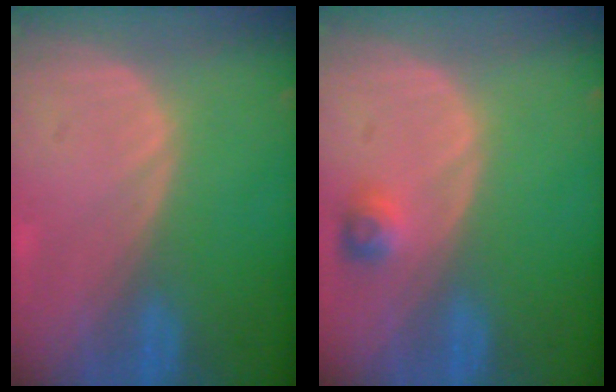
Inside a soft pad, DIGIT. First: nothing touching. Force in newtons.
{"total": 2.4, "press": 2.2, "slide": 0.9}